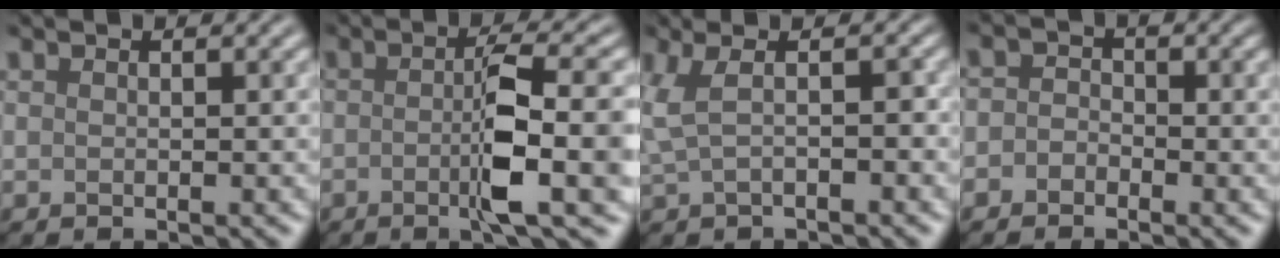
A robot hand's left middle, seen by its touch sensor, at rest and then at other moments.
{"total": 6.3, "force": [-1.8, 0.6, 6.0], "torque": [-0.113, 0.002, -0.017]}
{"total": 1.7, "force": [-0.4, 0.1, 1.6], "torque": [-0.056, 0.002, 0.011]}
{"total": 1.5, "force": [-1.4, 0.4, -0.5], "torque": [0.004, 0.000, -0.017]}